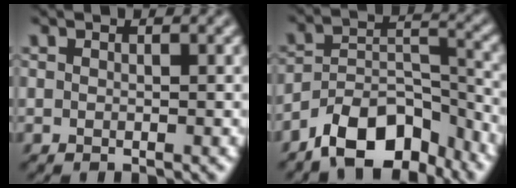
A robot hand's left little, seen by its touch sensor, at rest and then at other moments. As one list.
[{"total": 9.2, "force": [-6.8, 4.2, 4.6], "torque": [-0.073, 0.003, -0.123]}]